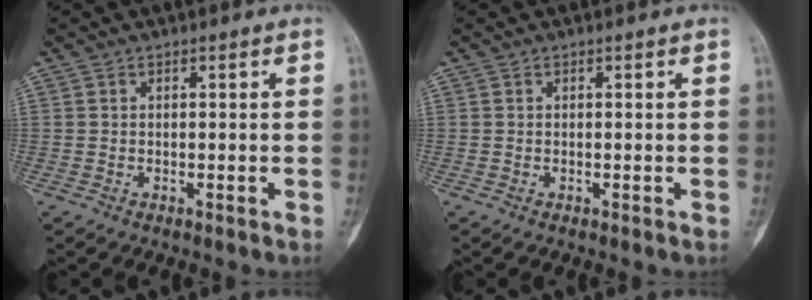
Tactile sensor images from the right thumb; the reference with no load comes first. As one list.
[{"total": 0.0}]